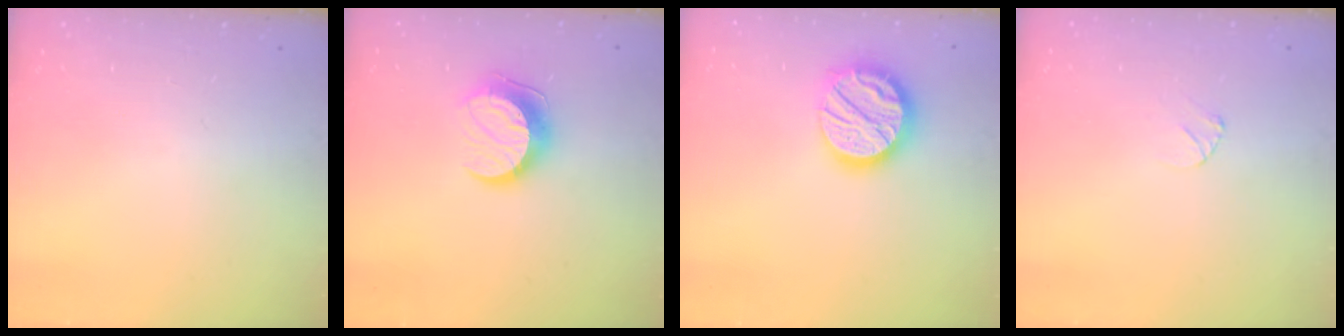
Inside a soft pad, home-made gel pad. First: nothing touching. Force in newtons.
{"total": 11.2, "press": 11.2, "slide": 1.0}
{"total": 17.2, "press": 17.1, "slide": 1.5}
{"total": 3.6, "press": 3.6, "slide": 0.2}